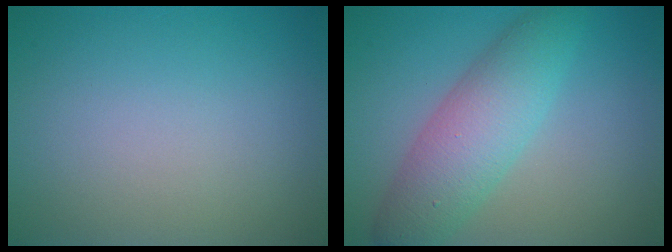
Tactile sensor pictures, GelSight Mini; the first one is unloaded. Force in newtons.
{"total": 5.8, "press": 5.8, "slide": 0.2}